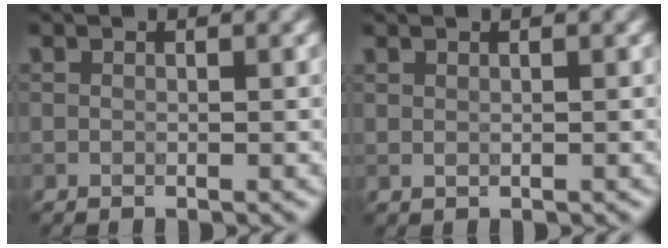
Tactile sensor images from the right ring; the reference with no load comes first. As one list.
[{"total": 0.6, "force": [0.6, 0.2, 0.1], "torque": [-0.006, -0.003, 0.007]}]